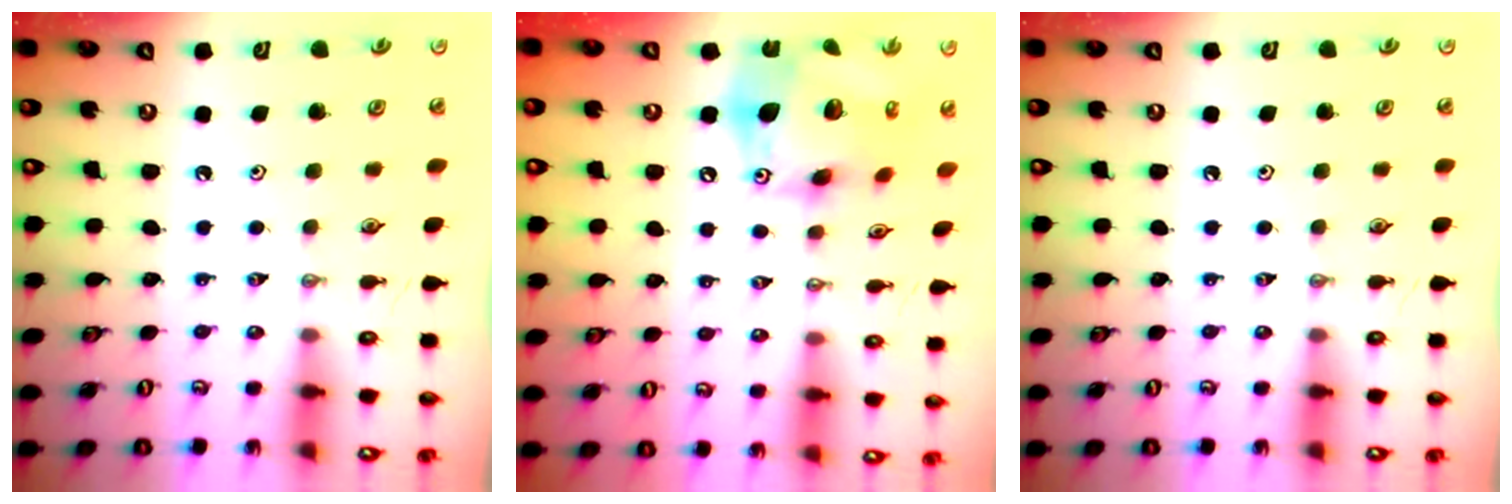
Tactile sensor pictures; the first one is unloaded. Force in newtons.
{"total": 17.9, "press": 17.8, "slide": 1.6}
{"total": 0.0}